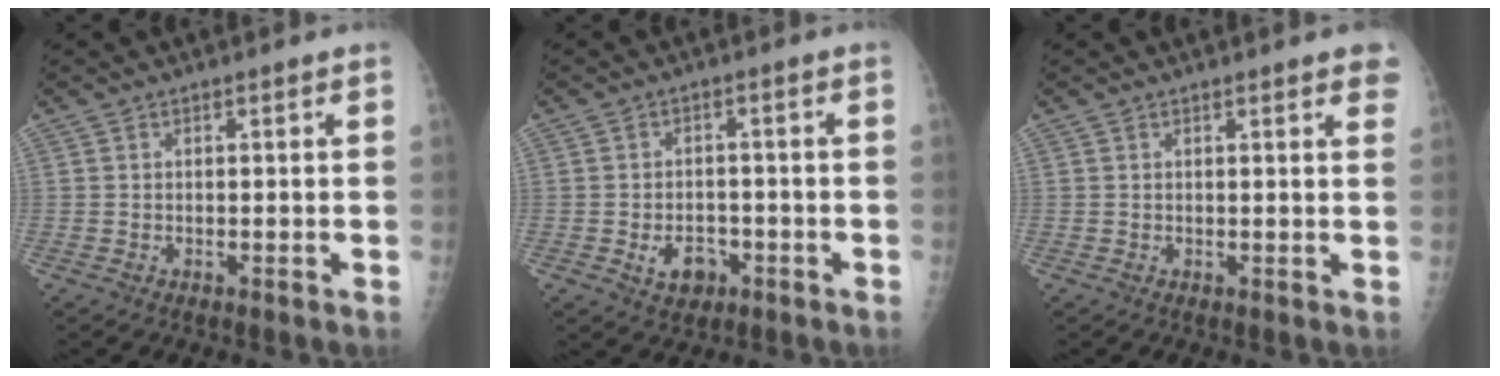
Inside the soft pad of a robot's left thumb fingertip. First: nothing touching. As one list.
[{"total": 5.2, "force": [-2.2, 3.8, 2.9], "torque": [-0.030, 0.015, -0.028]}, {"total": 3.7, "force": [2.4, 0.9, 2.7], "torque": [-0.017, 0.001, 0.022]}]